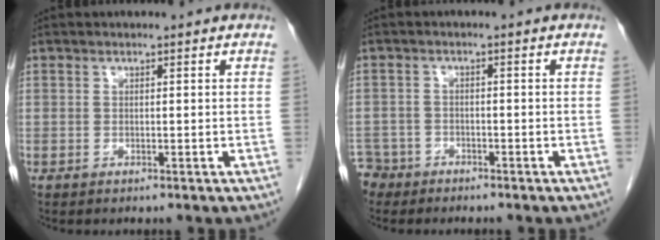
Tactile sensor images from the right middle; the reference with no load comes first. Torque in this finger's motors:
{"motor_torque": [1.08, -1.06, 0.42, -0.06]}